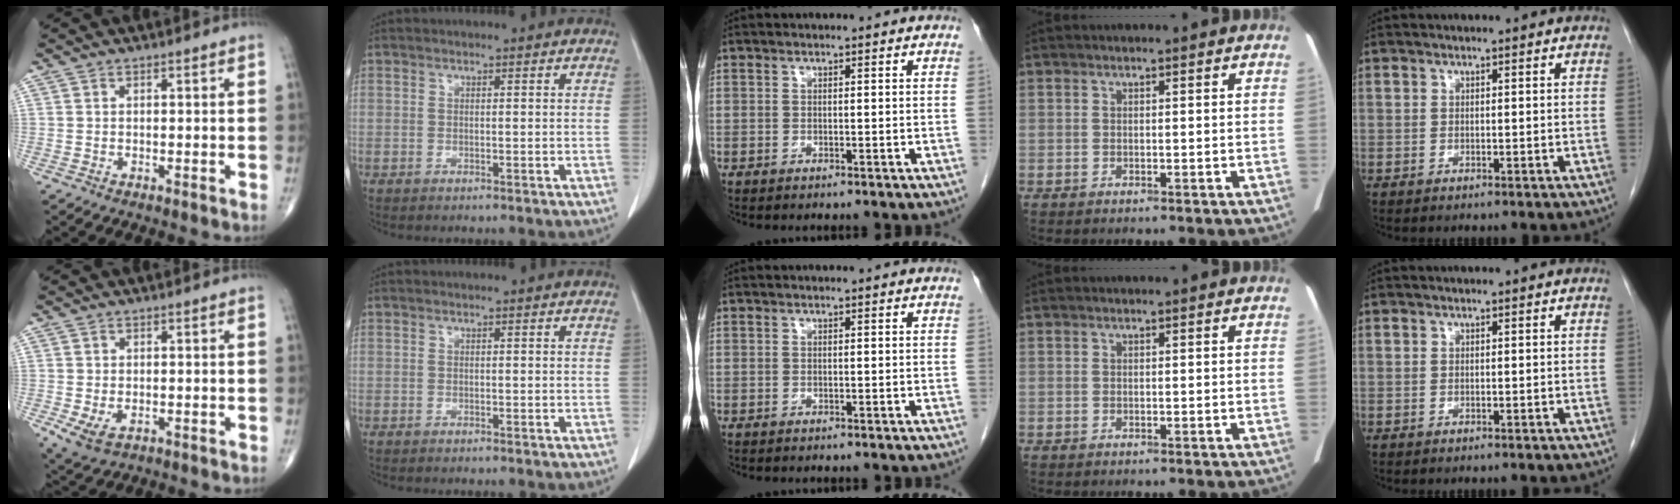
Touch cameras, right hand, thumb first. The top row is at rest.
{"thumb": {"total": 4.5, "force": [-1.3, 2.8, 3.3], "torque": [-0.064, -0.007, -0.015]}}